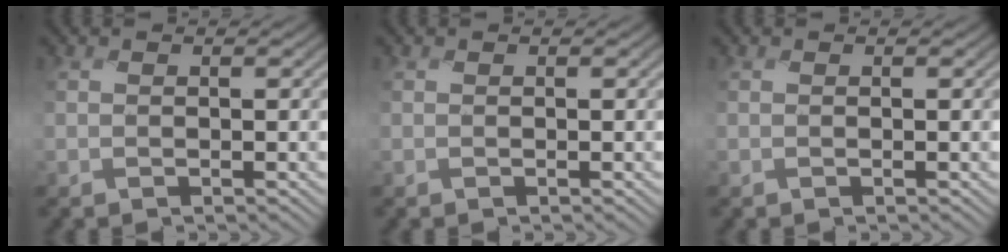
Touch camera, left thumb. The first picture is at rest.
{"total": 0.0}
{"total": 0.0}